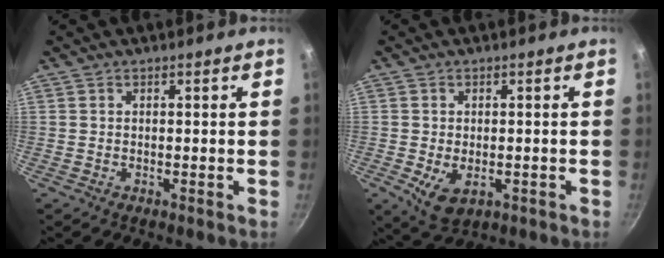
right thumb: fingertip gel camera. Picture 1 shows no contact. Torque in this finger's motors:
{"motor_torque": [-0.27, 0.36, 0.71, -0.11, 0.03]}